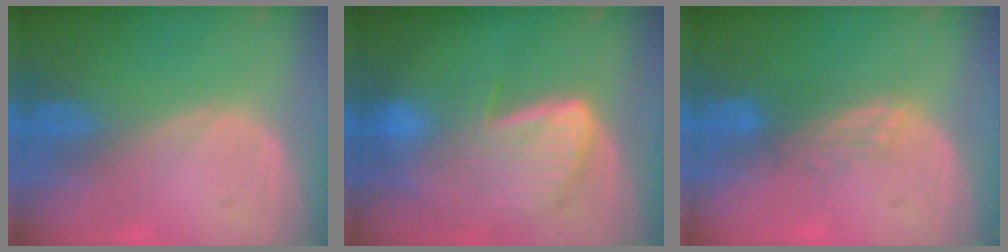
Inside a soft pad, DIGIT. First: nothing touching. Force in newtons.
{"total": 9.1, "press": 8.0, "slide": 4.3}
{"total": 2.8, "press": 2.6, "slide": 1.2}